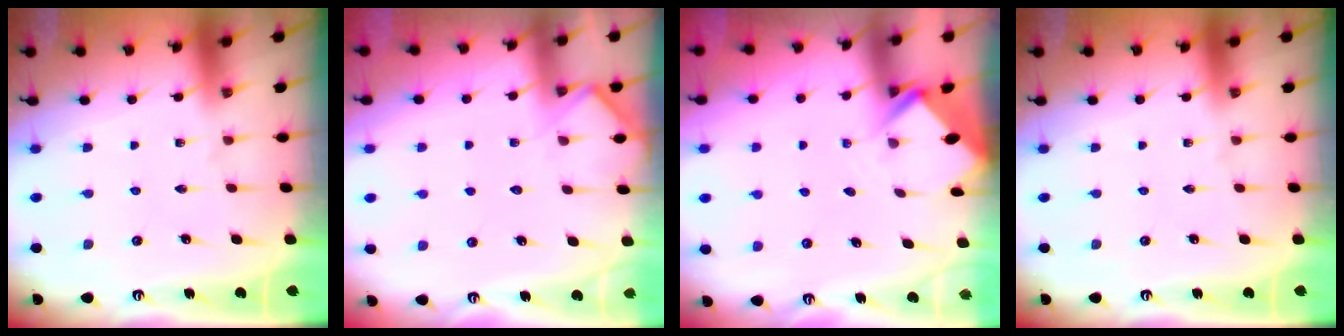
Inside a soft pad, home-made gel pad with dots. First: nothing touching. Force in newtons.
{"total": 7.7, "press": 7.6, "slide": 0.7}
{"total": 2.8, "press": 2.8, "slide": 0.2}
{"total": 0.0}